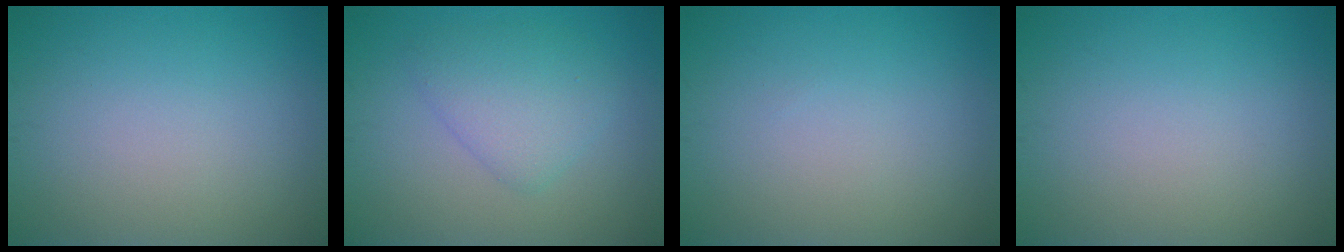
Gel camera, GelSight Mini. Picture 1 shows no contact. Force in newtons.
{"total": 3.3, "press": 3.3, "slide": 0.1}
{"total": 0.0}
{"total": 0.0}